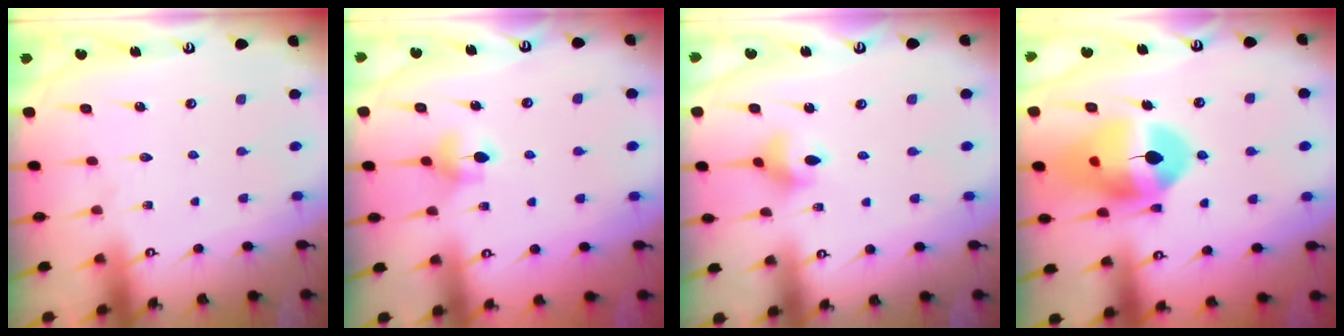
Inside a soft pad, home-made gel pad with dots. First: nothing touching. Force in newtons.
{"total": 5.1, "press": 5.1, "slide": 0.7}
{"total": 5.7, "press": 5.4, "slide": 1.8}
{"total": 15.8, "press": 15.7, "slide": 1.7}